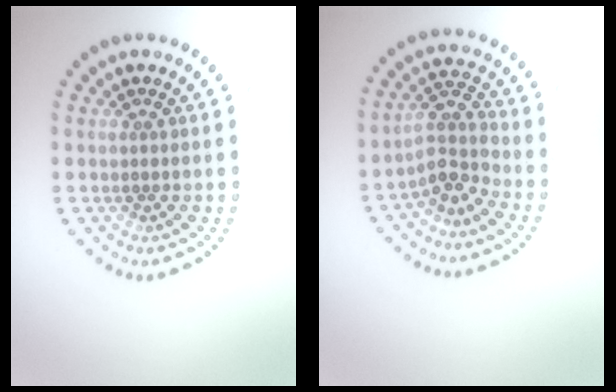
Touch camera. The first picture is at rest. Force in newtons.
{"total": 3.0, "press": 2.4, "slide": 1.9}